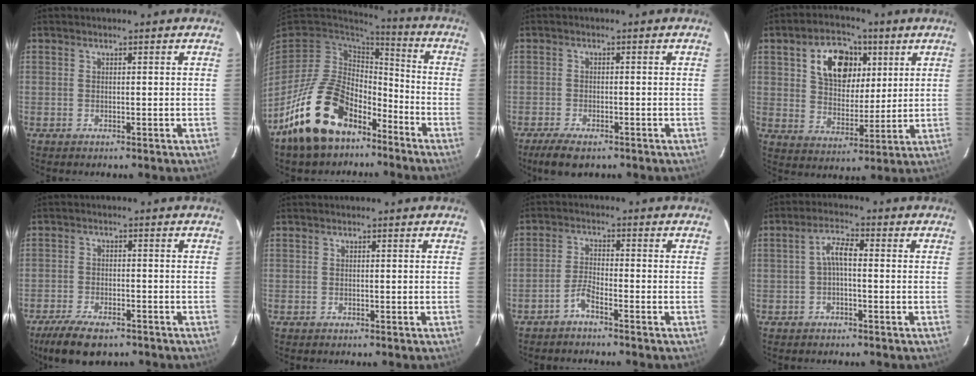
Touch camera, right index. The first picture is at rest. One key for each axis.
{"total": 19.2, "fx": -12.6, "fy": 10.4, "fz": 10.0, "tx": -0.195, "ty": 0.021, "tz": -0.204}
{"total": 5.4, "fx": -4.0, "fy": 1.9, "fz": 3.2, "tx": -0.078, "ty": -0.019, "tz": -0.069}
{"total": 13.0, "fx": 5.1, "fy": 8.5, "fz": 8.3, "tx": -0.144, "ty": 0.021, "tz": 0.094}
{"total": 10.0, "fx": -7.4, "fy": 3.7, "fz": 5.5, "tx": -0.131, "ty": -0.021, "tz": -0.126}
{"total": 0.0}
{"total": 2.8, "fx": -2.4, "fy": 0.2, "fz": 1.6, "tx": -0.045, "ty": 0.009, "tz": -0.050}
{"total": 3.6, "fx": -0.6, "fy": 1.2, "fz": 3.4, "tx": -0.068, "ty": 0.013, "tz": -0.011}